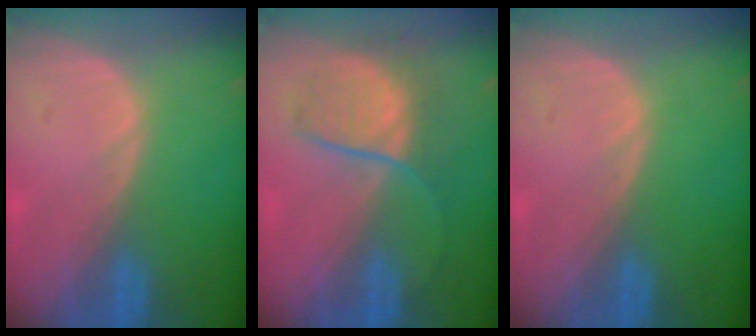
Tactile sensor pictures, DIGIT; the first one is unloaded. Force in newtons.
{"total": 7.0, "press": 6.9, "slide": 0.8}
{"total": 0.0}